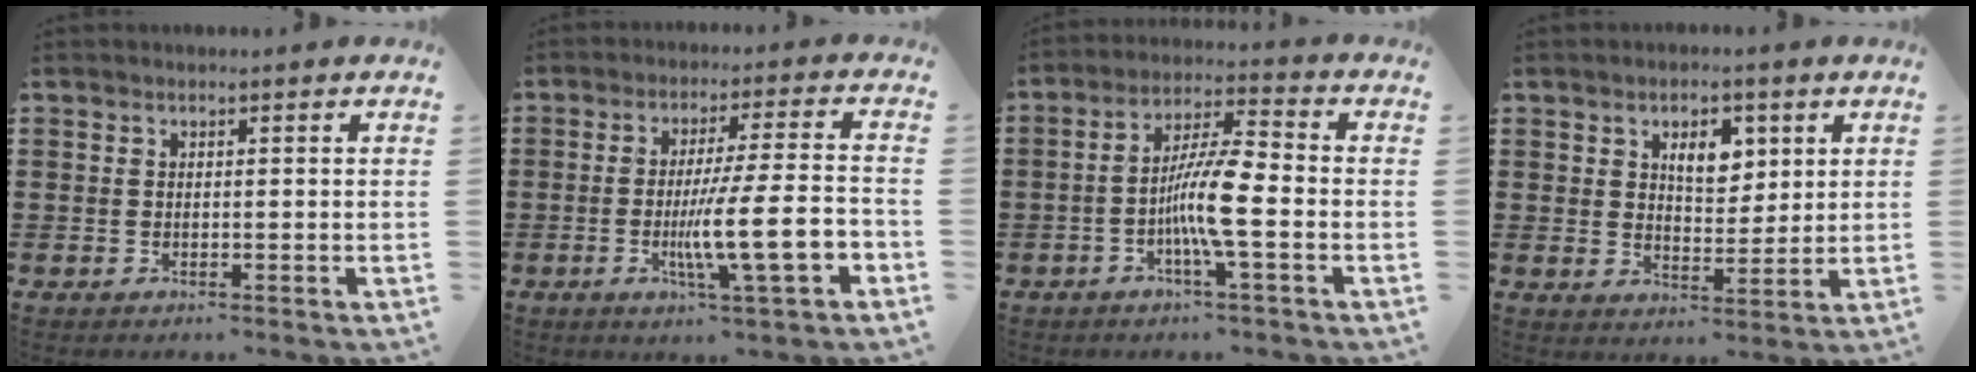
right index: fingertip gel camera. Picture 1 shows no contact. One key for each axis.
{"total": 11.9, "fx": -3.3, "fy": 1.1, "fz": 11.4, "tx": -0.200, "ty": -0.018, "tz": -0.061}
{"total": 8.8, "fx": -2.2, "fy": 1.2, "fz": 8.5, "tx": -0.170, "ty": -0.010, "tz": -0.047}
{"total": 5.5, "fx": 2.5, "fy": 3.2, "fz": 3.8, "tx": -0.061, "ty": 0.004, "tz": 0.037}